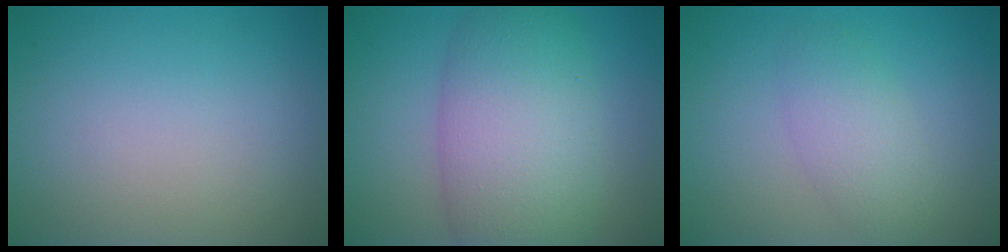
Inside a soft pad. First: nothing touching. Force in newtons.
{"total": 9.3, "press": 9.3, "slide": 0.3}
{"total": 3.0, "press": 3.0, "slide": 0.2}